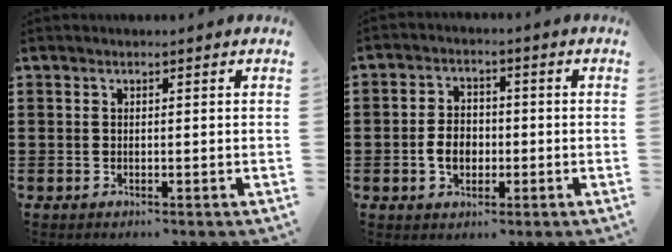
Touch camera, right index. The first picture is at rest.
{"total": 4.4, "force": [-1.0, 3.2, 2.9], "torque": [-0.074, 0.002, -0.024]}